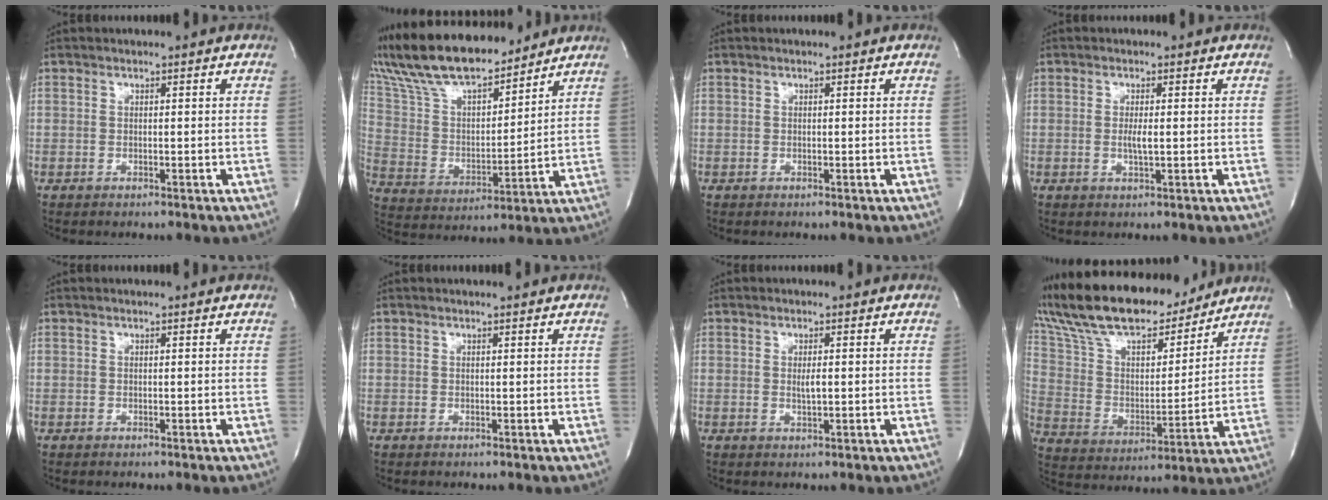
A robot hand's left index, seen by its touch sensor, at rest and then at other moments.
{"total": 18.8, "force": [16.5, 4.3, 8.0], "torque": [-0.159, 0.019, 0.302]}
{"total": 0.0}
{"total": 1.8, "force": [-0.2, 0.1, 1.8], "torque": [-0.041, -0.007, -0.004]}
{"total": 0.8, "force": [0.8, 0.0, 0.1], "torque": [-0.006, 0.004, 0.009]}
{"total": 0.8, "force": [0.7, 0.0, 0.2], "torque": [-0.006, -0.002, 0.010]}
{"total": 1.3, "force": [0.0, 0.2, 1.3], "torque": [-0.028, -0.006, 0.000]}
{"total": 23.5, "force": [19.9, 6.4, 10.7], "torque": [-0.213, 0.017, 0.334]}